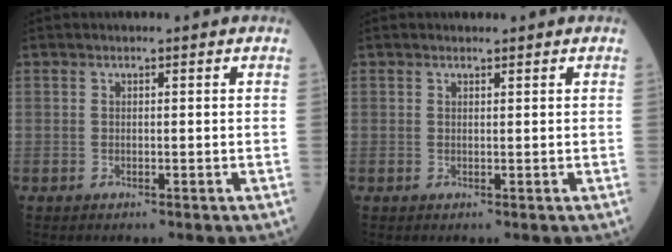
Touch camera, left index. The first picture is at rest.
{"total": 0.8, "force": [0.8, 0.2, 0.2], "torque": [-0.011, 0.005, 0.014]}